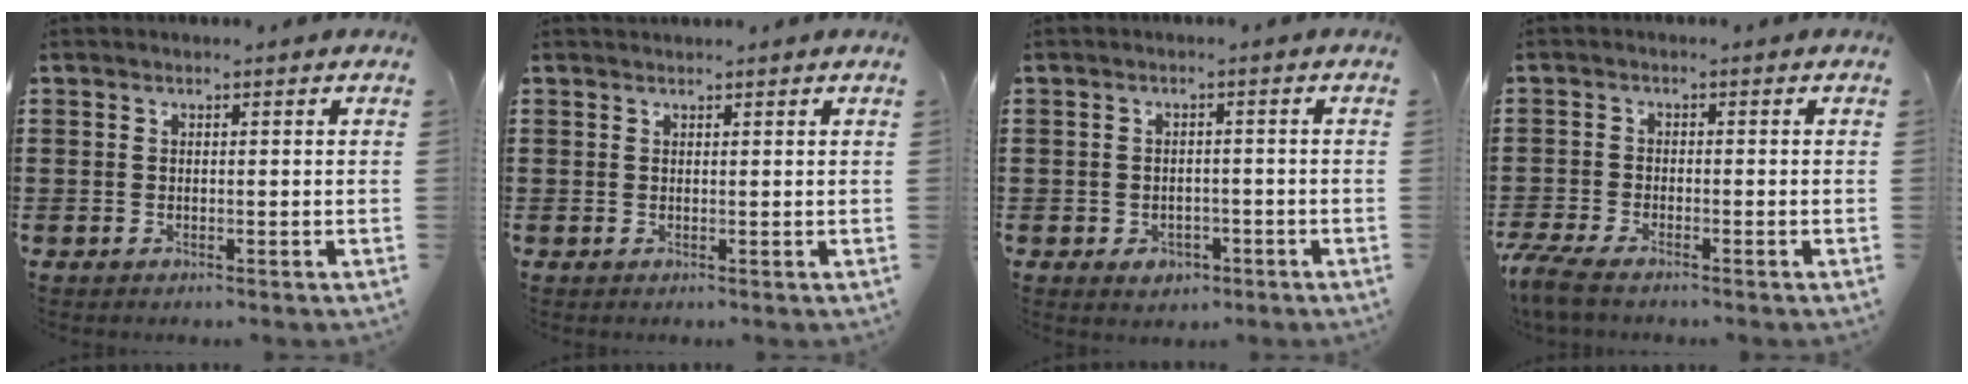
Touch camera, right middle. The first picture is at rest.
{"total": 0.8, "force": [0.8, -0.1, 0.0], "torque": [-0.002, 0.000, 0.015]}
{"total": 1.8, "force": [-1.0, 1.3, 0.7], "torque": [-0.018, 0.001, -0.024]}
{"total": 3.3, "force": [-2.9, 0.2, 1.6], "torque": [-0.054, -0.012, -0.064]}